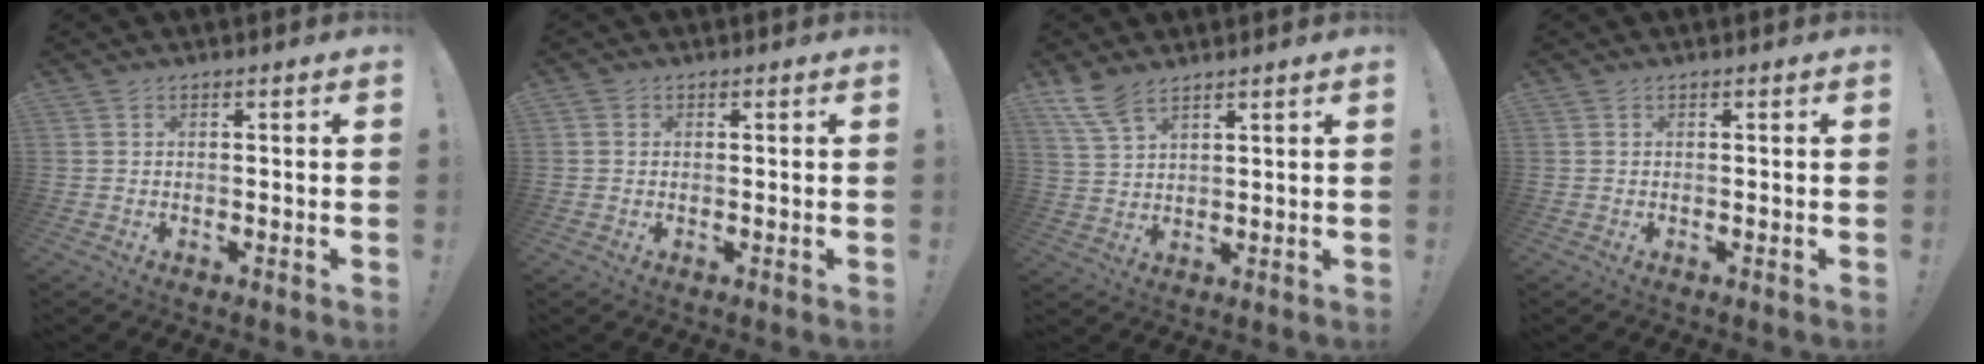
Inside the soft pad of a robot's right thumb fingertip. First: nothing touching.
{"total": 0.8, "force": [0.0, 0.8, 0.1], "torque": [-0.001, 0.002, 0.000]}
{"total": 7.1, "force": [5.4, 2.4, 3.9], "torque": [-0.084, -0.022, 0.104]}
{"total": 0.0}